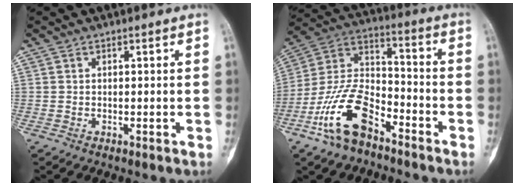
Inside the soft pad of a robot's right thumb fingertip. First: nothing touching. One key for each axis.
{"total": 15.3, "fx": -8.9, "fy": 7.7, "fz": 9.8, "tx": -0.185, "ty": 0.064, "tz": -0.177}